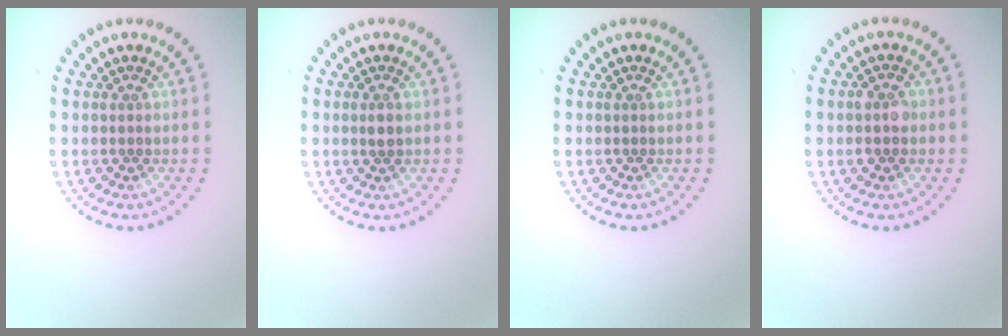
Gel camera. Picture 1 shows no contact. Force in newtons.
{"total": 1.1, "press": 1.0, "slide": 0.4}
{"total": 0.0}
{"total": 2.0, "press": 2.0, "slide": 0.2}